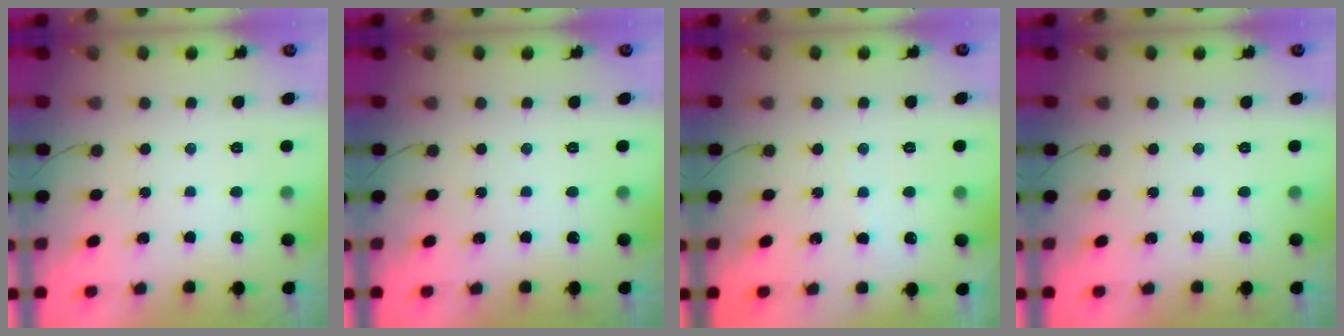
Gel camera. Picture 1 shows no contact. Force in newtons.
{"total": 0.0}
{"total": 2.7, "press": 2.6, "slide": 0.4}
{"total": 0.0}